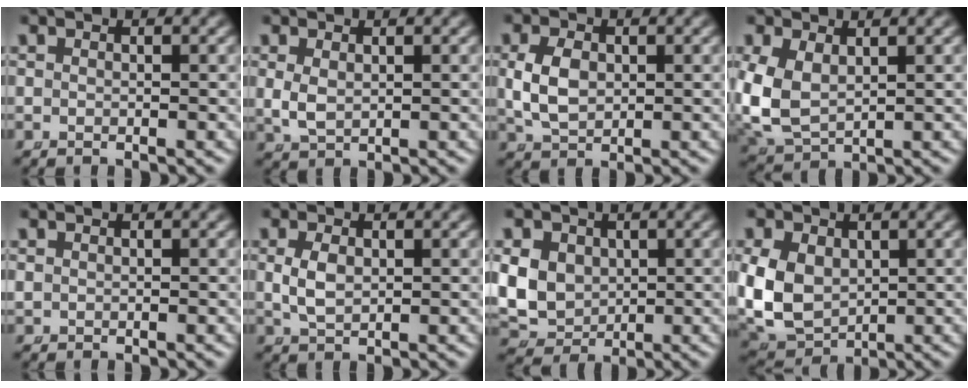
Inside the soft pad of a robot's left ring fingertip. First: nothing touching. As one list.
[{"total": 2.3, "force": [0.3, 1.8, 1.4], "torque": [-0.050, -0.021, 0.024]}, {"total": 3.8, "force": [0.1, 2.9, 2.6], "torque": [-0.067, -0.014, 0.017]}, {"total": 7.4, "force": [-0.1, 6.3, 3.8], "torque": [-0.133, -0.034, 0.017]}, {"total": 0.5, "force": [0.1, 0.5, 0.2], "torque": [-0.014, -0.006, 0.008]}, {"total": 2.3, "force": [0.2, 1.5, 1.8], "torque": [-0.047, -0.011, 0.017]}, {"total": 9.6, "force": [-0.2, 8.7, 4.0], "torque": [-0.119, -0.040, 0.008]}, {"total": 11.2, "force": [-1.1, 9.9, 5.1], "torque": [-0.156, -0.048, -0.002]}]